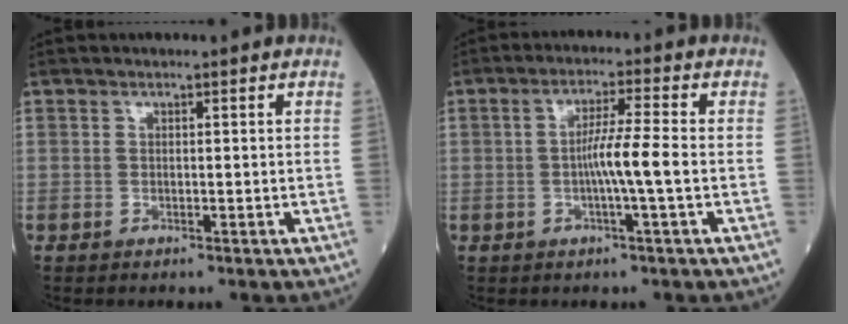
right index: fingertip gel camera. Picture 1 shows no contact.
{"total": 5.5, "force": [-0.8, -0.8, 5.4], "torque": [-0.097, 0.004, -0.018]}